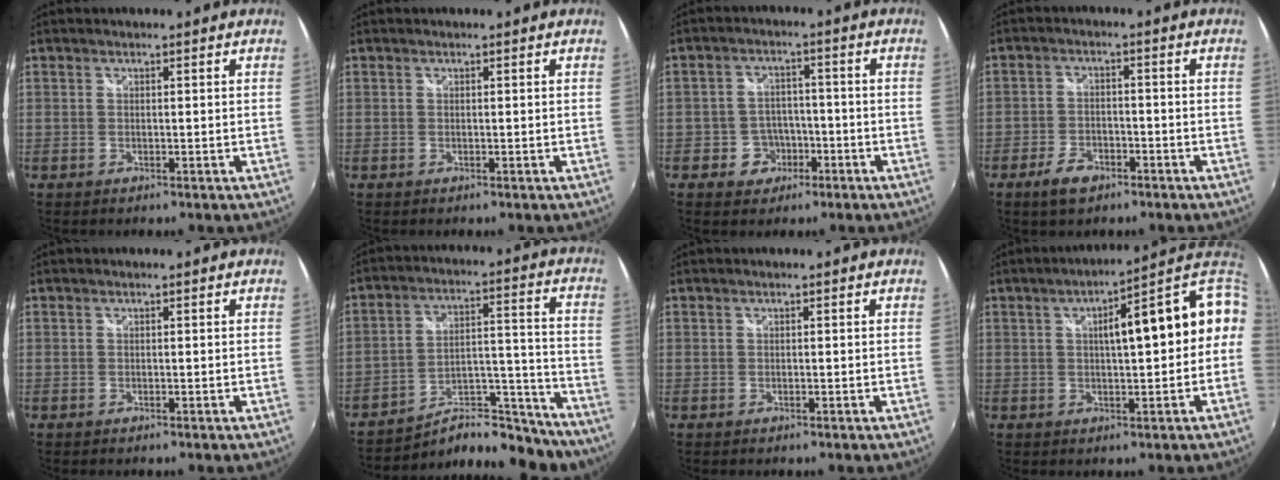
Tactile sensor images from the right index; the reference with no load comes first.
{"total": 0.0}
{"total": 5.7, "force": [-2.8, 4.8, 1.0], "torque": [-0.030, 0.021, -0.034]}
{"total": 5.7, "force": [-3.9, 3.1, 2.9], "torque": [-0.073, 0.003, -0.068]}
{"total": 0.0}
{"total": 17.8, "force": [-15.9, 6.3, 4.9], "torque": [-0.067, 0.054, -0.215]}
{"total": 0.0}
{"total": 13.4, "force": [0.8, 3.2, 12.9], "torque": [-0.157, 0.031, 0.021]}